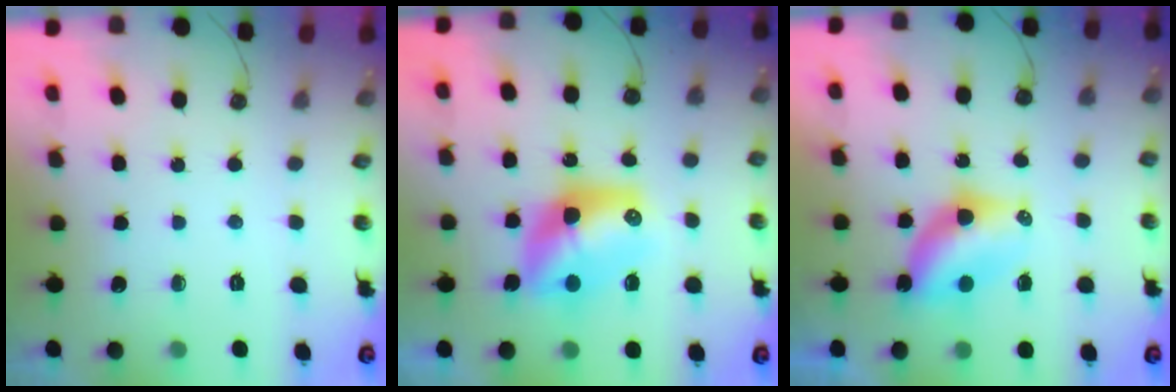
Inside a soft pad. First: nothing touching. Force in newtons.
{"total": 11.7, "press": 11.6, "slide": 1.0}
{"total": 7.0, "press": 7.0, "slide": 0.2}